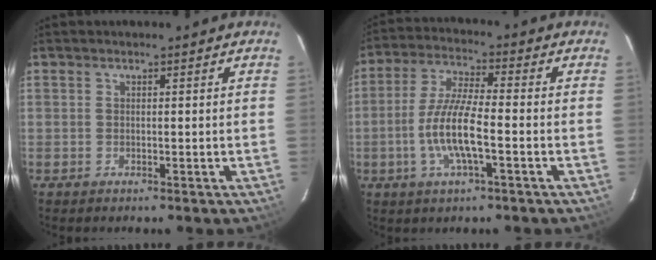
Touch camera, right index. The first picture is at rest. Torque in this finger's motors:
{"motor_torque": [1.23, -0.66, 0.72, 0.21]}